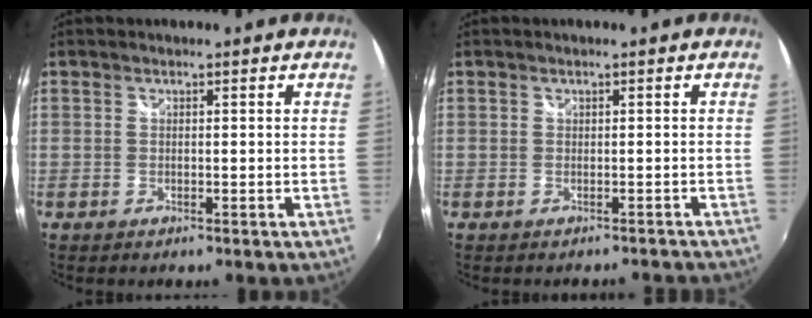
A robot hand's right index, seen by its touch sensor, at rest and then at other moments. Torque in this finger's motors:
{"motor_torque": [-0.60, -0.54, -0.12, -0.07]}